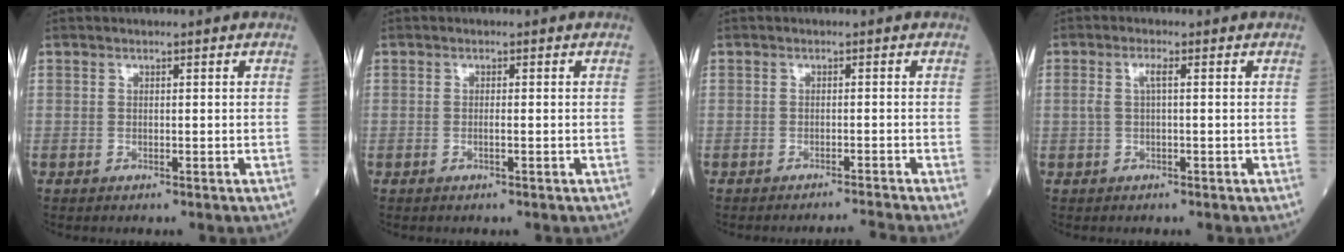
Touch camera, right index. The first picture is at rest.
{"total": 0.8, "force": [-0.3, 0.0, 0.8], "torque": [-0.016, -0.001, -0.005]}
{"total": 3.5, "force": [-2.8, -2.0, 0.0], "torque": [0.001, -0.005, -0.042]}
{"total": 2.0, "force": [0.3, 0.4, 1.9], "torque": [-0.045, 0.008, 0.006]}